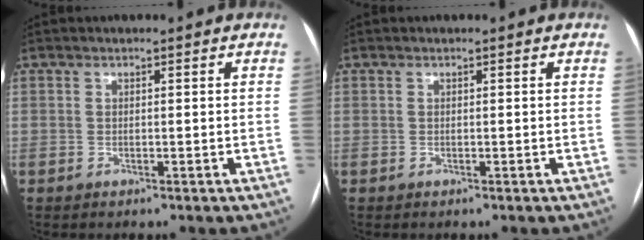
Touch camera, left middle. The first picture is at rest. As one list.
[{"total": 0.0}]